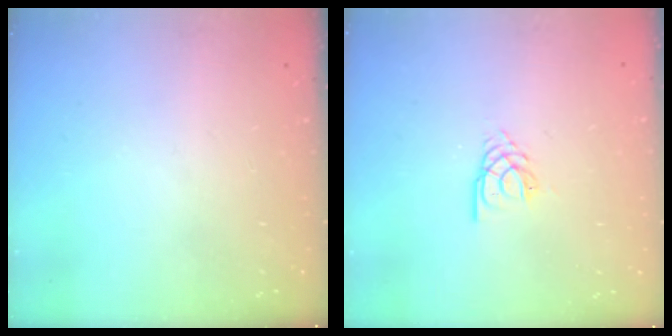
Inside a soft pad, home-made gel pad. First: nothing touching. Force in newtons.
{"total": 2.8, "press": 2.8, "slide": 0.3}